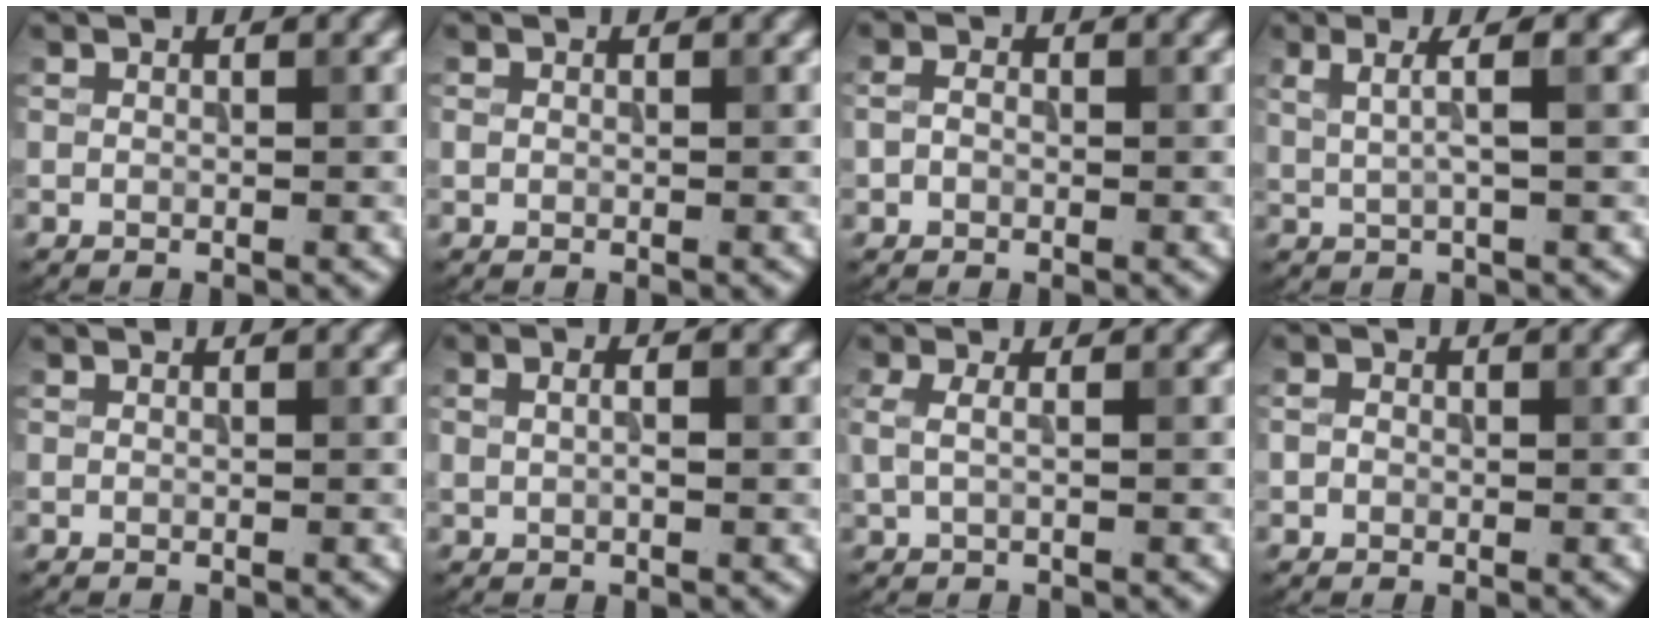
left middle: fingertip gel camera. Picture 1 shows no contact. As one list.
[{"total": 0.5, "force": [0.0, 0.5, 0.1], "torque": [0.002, -0.004, -0.001]}, {"total": 1.4, "force": [-0.3, 1.1, 0.8], "torque": [-0.017, 0.001, -0.008]}, {"total": 3.3, "force": [1.1, 0.8, 3.0], "torque": [-0.045, 0.001, 0.018]}, {"total": 0.0}, {"total": 2.8, "force": [0.7, 1.6, 2.2], "torque": [-0.037, 0.006, -0.001]}, {"total": 1.4, "force": [0.2, 0.5, 1.3], "torque": [-0.030, -0.002, 0.006]}, {"total": 1.1, "force": [-0.2, 1.0, 0.4], "torque": [-0.004, -0.001, -0.007]}]